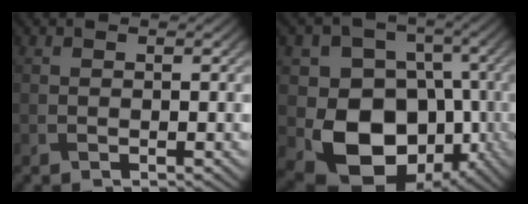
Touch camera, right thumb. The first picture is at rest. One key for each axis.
{"total": 13.4, "fx": -3.4, "fy": 10.5, "fz": 7.6, "tx": -0.134, "ty": -0.033, "tz": -0.064}